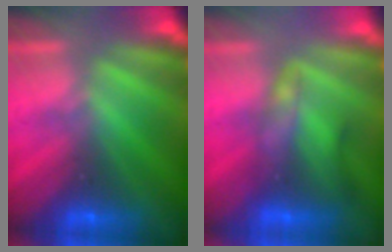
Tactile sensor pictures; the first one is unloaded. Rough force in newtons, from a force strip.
{"total": 2.1}